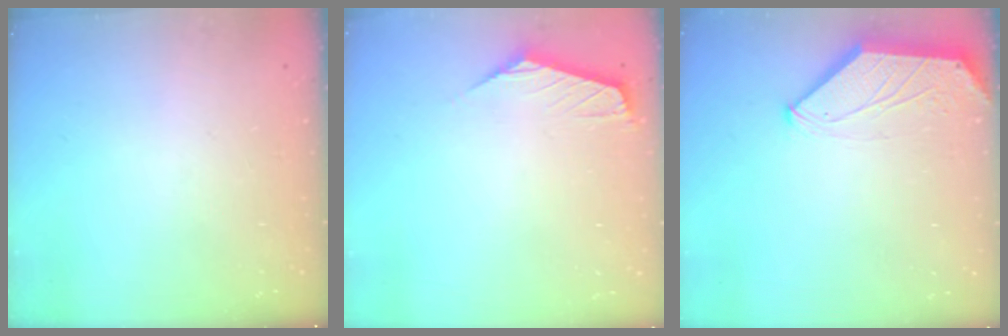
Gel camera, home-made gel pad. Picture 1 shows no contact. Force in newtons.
{"total": 1.3, "press": 1.2, "slide": 0.5}
{"total": 0.7, "press": 0.6, "slide": 0.4}